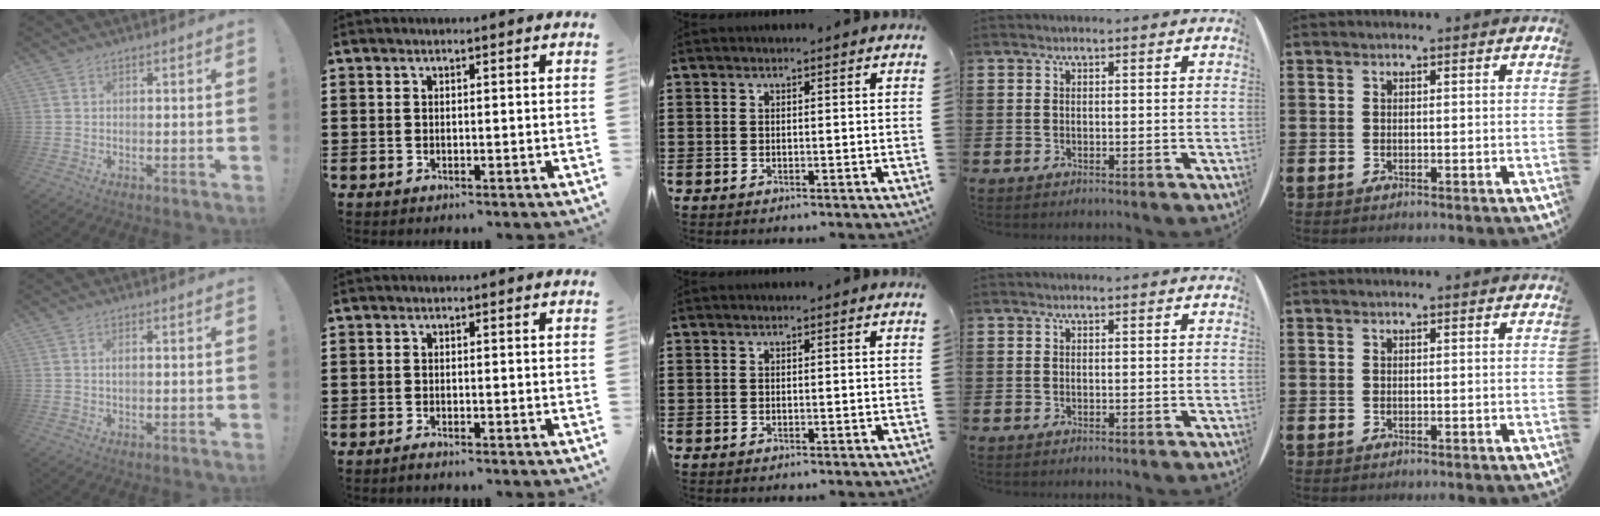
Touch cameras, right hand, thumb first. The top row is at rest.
{"thumb": {"total": 1.2, "force": [0.1, 0.3, 1.1], "torque": [-0.025, 0.002, 0.002]}, "index": {"total": 0.8, "force": [-0.7, 0.0, 0.2], "torque": [-0.007, -0.005, -0.014]}}